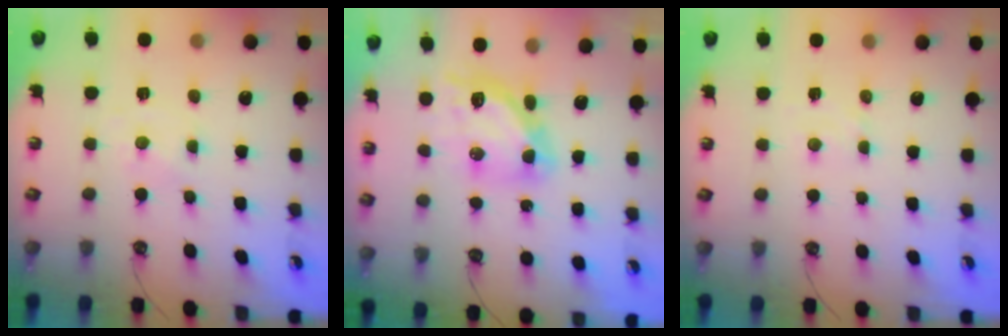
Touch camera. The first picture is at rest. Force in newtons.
{"total": 12.0, "press": 12.0, "slide": 1.3}
{"total": 2.2, "press": 2.2, "slide": 0.4}